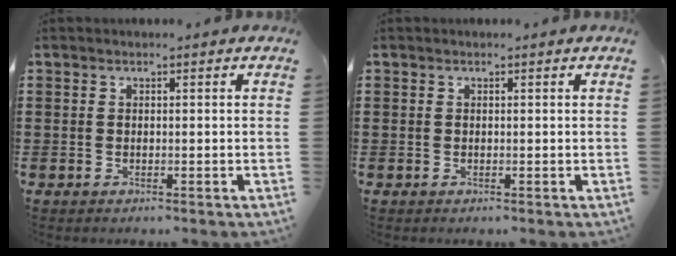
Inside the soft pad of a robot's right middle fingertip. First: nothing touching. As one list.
[{"total": 0.0}]